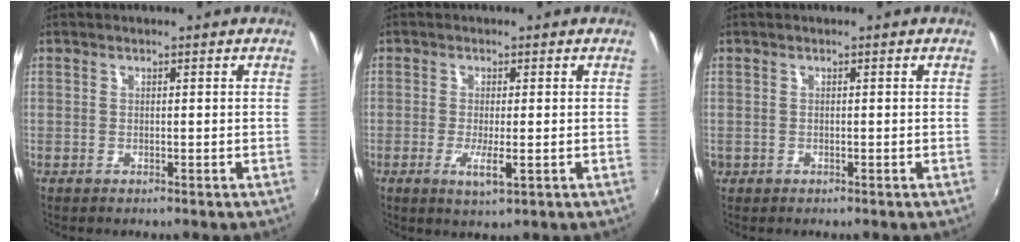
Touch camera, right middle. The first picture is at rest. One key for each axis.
{"total": 3.7, "fx": -1.1, "fy": 0.5, "fz": 3.5, "tx": -0.072, "ty": -0.010, "tz": -0.019}
{"total": 0.8, "fx": -0.3, "fy": 0.7, "fz": 0.1, "tx": -0.003, "ty": -0.003, "tz": -0.005}